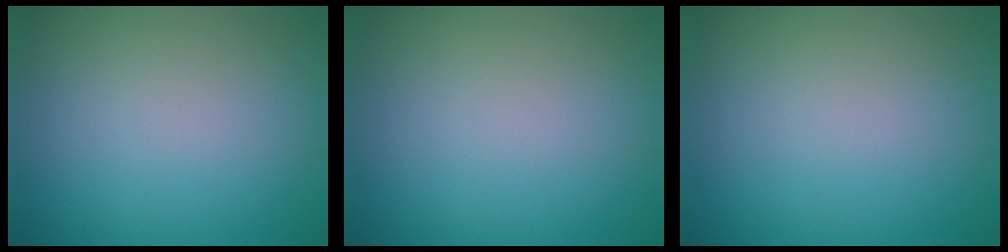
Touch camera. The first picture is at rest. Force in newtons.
{"total": 0.0}
{"total": 0.0}